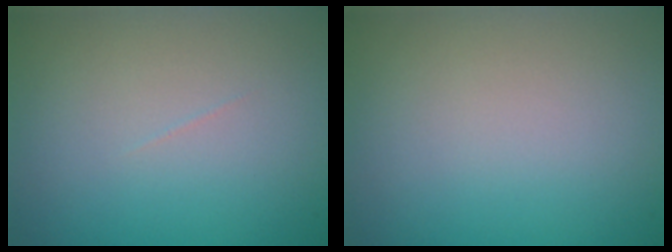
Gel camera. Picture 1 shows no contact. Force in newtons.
{"total": 0.0}